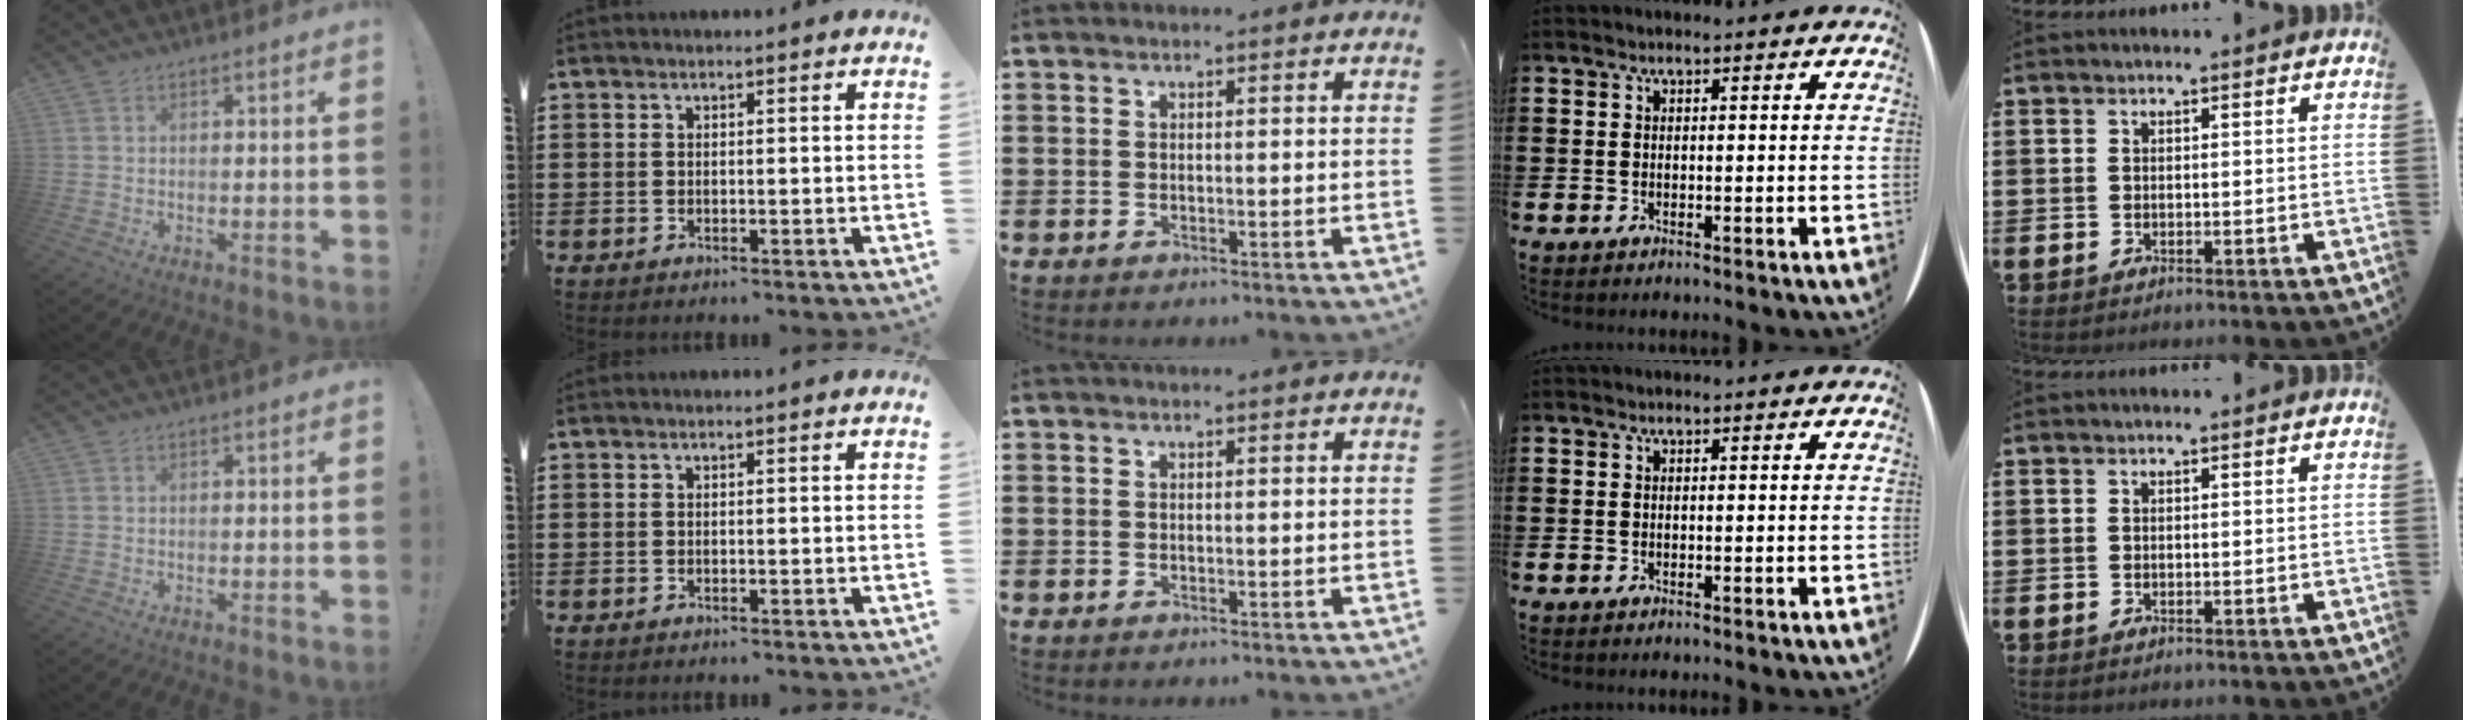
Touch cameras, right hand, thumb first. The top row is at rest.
{}